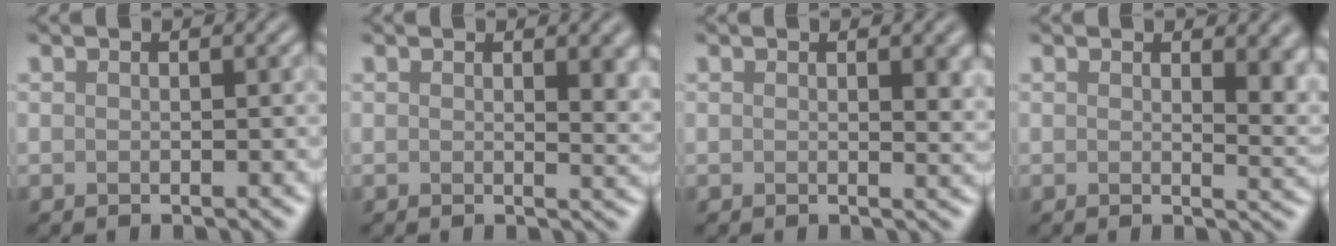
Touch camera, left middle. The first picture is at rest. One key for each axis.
{"total": 2.7, "fx": 0.9, "fy": 1.0, "fz": 2.3, "tx": -0.024, "ty": -0.003, "tz": 0.015}
{"total": 2.0, "fx": 0.6, "fy": 0.6, "fz": 1.8, "tx": -0.017, "ty": -0.002, "tz": 0.010}
{"total": 4.1, "fx": 1.6, "fy": 1.8, "fz": 3.3, "tx": -0.034, "ty": -0.008, "tz": 0.028}